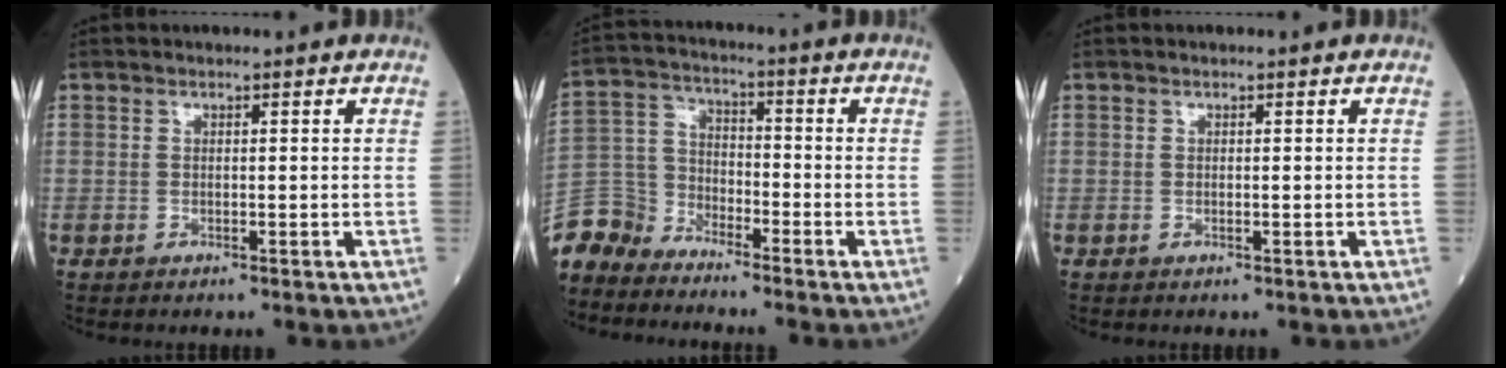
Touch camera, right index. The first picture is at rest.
{"total": 7.7, "force": [-7.3, 2.5, -0.3], "torque": [-0.002, 0.021, -0.155]}
{"total": 0.0}